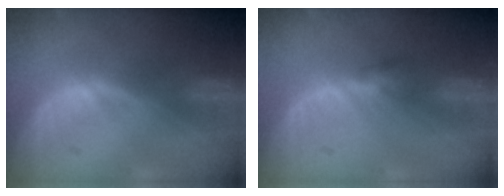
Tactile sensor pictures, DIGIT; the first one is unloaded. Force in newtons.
{"total": 2.5, "press": 2.5, "slide": 0.5}